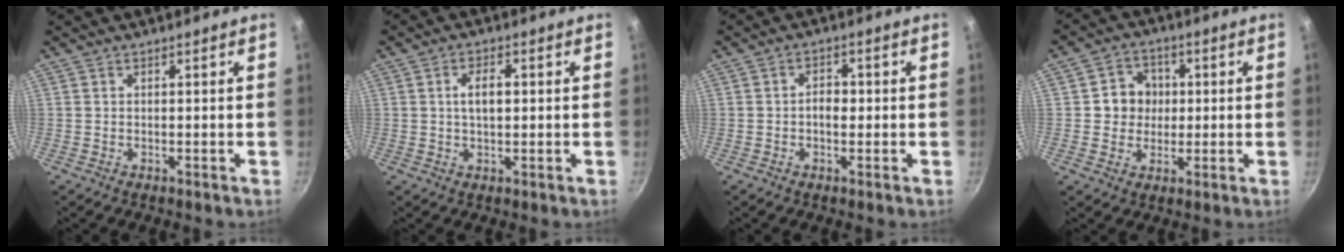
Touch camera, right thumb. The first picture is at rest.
{"total": 4.4, "force": [0.5, 2.2, 3.7], "torque": [-0.056, 0.010, 0.006]}
{"total": 3.1, "force": [-0.3, 2.1, 2.3], "torque": [-0.018, 0.010, -0.008]}
{"total": 6.9, "force": [0.6, 6.4, 2.5], "torque": [0.000, 0.006, 0.001]}